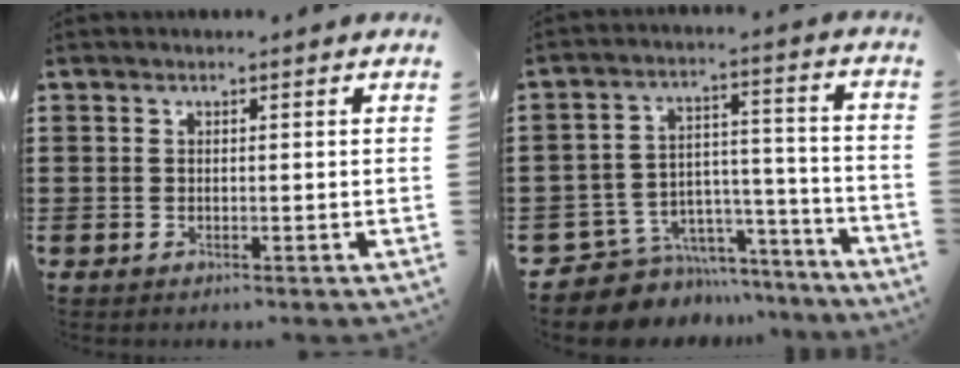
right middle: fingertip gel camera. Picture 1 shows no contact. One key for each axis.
{"total": 6.9, "fx": -5.9, "fy": 3.6, "fz": 0.6, "tx": -0.018, "ty": 0.015, "tz": -0.111}